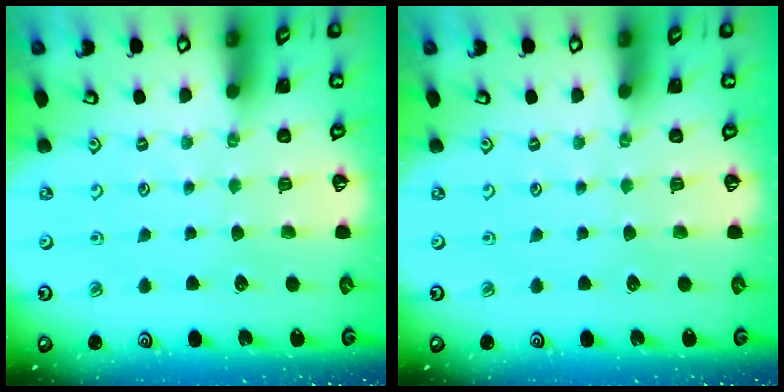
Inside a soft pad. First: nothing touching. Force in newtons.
{"total": 0.0}